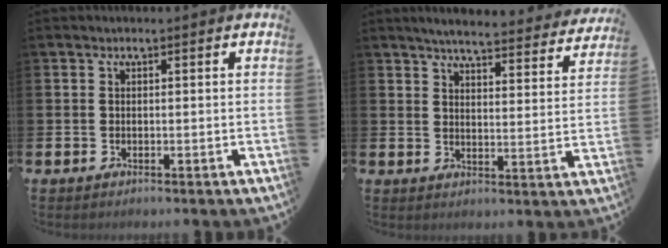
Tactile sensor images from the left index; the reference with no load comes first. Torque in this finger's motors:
{"motor_torque": [0.51, -0.97, 0.57, 0.13]}